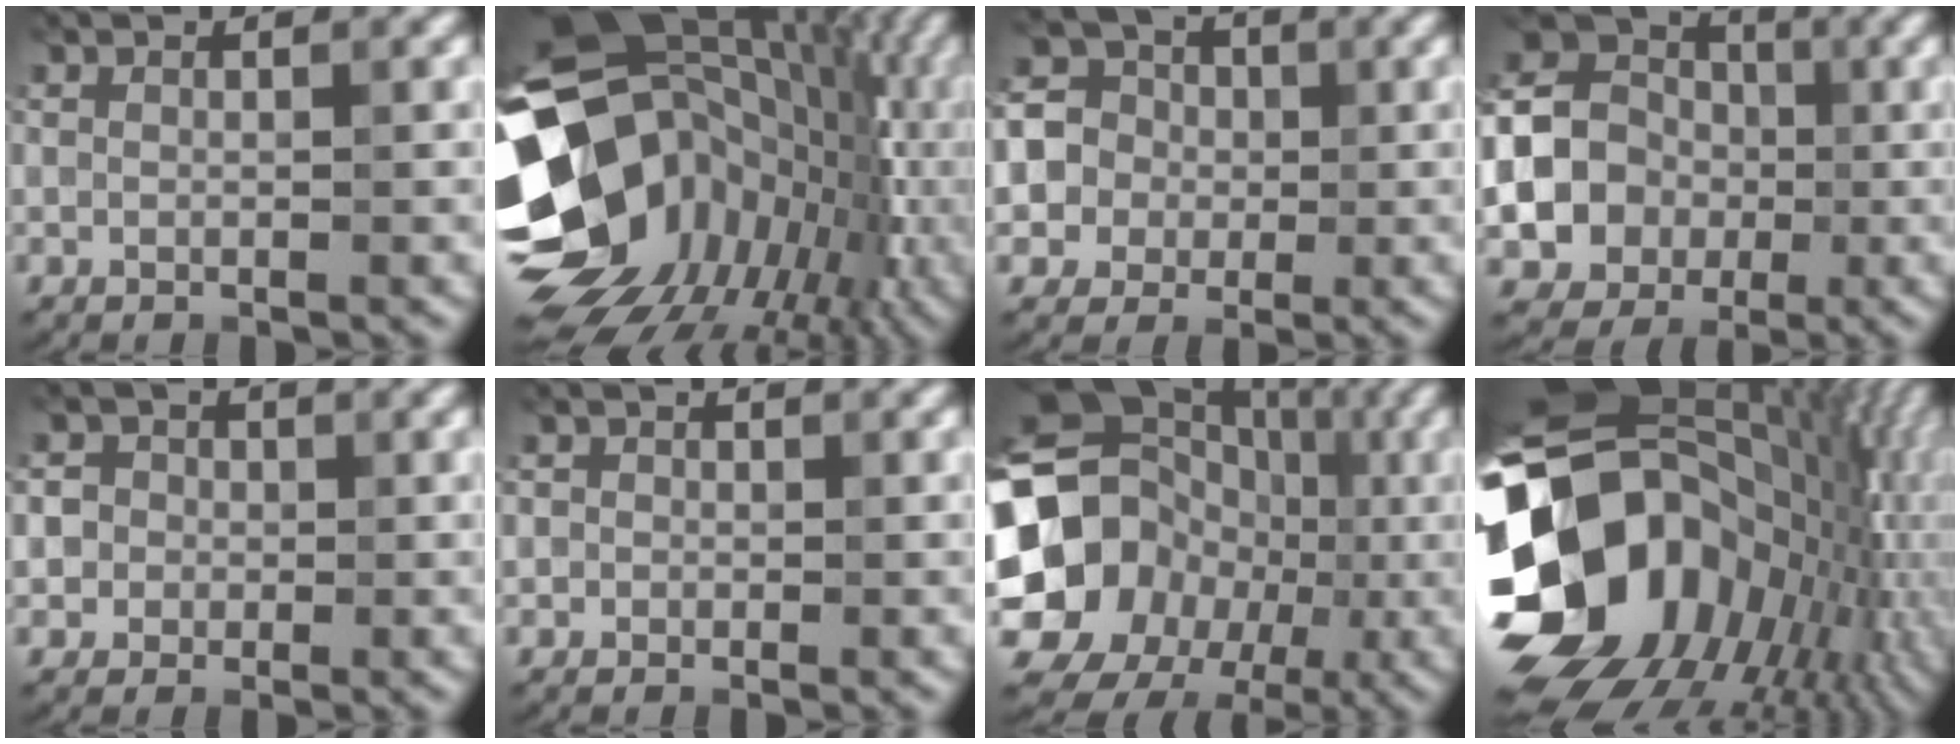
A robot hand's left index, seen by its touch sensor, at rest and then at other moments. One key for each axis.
{"total": 18.0, "fx": -2.7, "fy": 14.2, "fz": 10.6, "tx": -0.216, "ty": -0.010, "tz": -0.029}
{"total": 5.6, "fx": 0.5, "fy": 5.3, "fz": 1.7, "tx": -0.031, "ty": 0.024, "tz": -0.017}
{"total": 14.6, "fx": -2.0, "fy": 13.5, "fz": 5.2, "tx": -0.134, "ty": 0.000, "tz": -0.067}
{"total": 4.2, "fx": 0.7, "fy": 3.9, "fz": 1.3, "tx": 0.006, "ty": 0.028, "tz": -0.011}
{"total": 1.4, "fx": 0.3, "fy": 1.4, "fz": 0.3, "tx": 0.015, "ty": 0.004, "tz": -0.010}
{"total": 17.5, "fx": -2.5, "fy": 15.3, "fz": 8.1, "tx": -0.160, "ty": -0.004, "tz": -0.062}
{"total": 20.3, "fx": -2.0, "fy": 14.9, "fz": 13.7, "tx": -0.301, "ty": -0.027, "tz": -0.006}